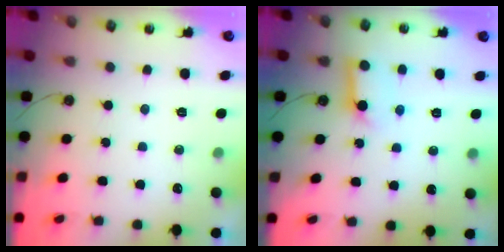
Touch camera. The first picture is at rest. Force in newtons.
{"total": 8.5, "press": 8.5, "slide": 0.8}